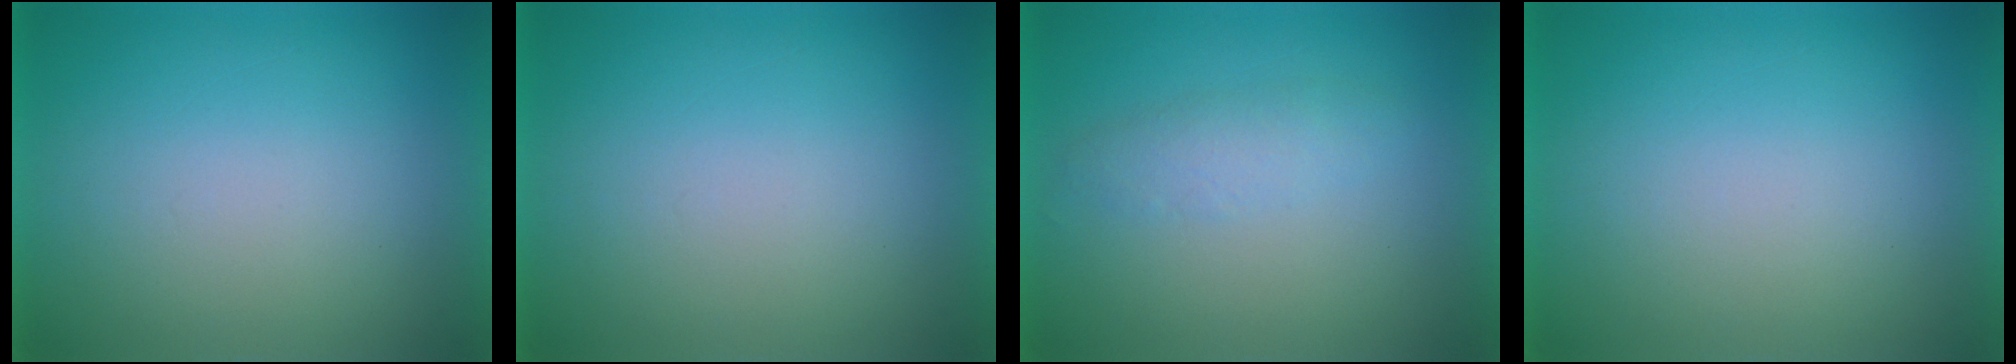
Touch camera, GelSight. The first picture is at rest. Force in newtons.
{"total": 0.0}
{"total": 2.4}
{"total": 0.0}